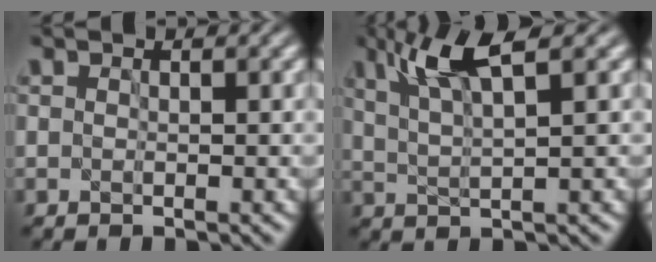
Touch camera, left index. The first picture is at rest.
{"total": 5.6, "force": [3.1, 1.1, 4.5], "torque": [-0.086, 0.010, 0.058]}